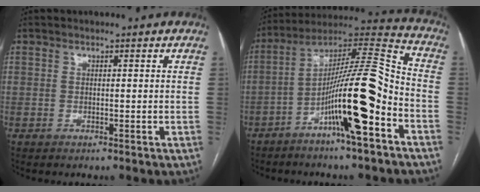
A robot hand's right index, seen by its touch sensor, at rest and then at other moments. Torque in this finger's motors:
{"motor_torque": [1.44, 0.70, 1.05, 0.20]}